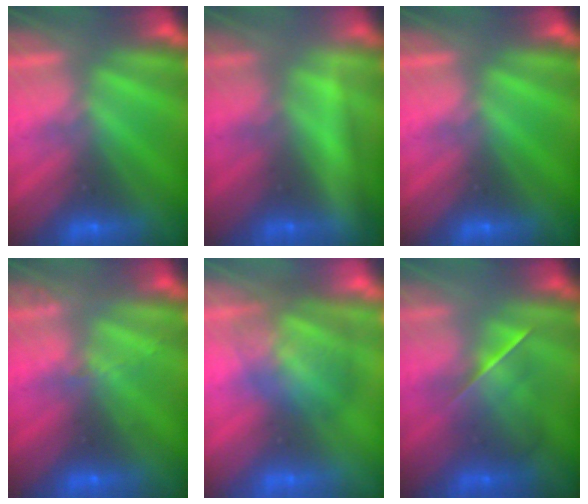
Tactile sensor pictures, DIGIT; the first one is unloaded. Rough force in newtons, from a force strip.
{"total": 2.3}
{"total": 0.0}
{"total": 2.0}
{"total": 3.7}
{"total": 2.4}